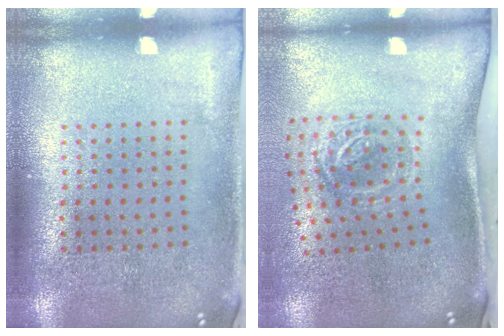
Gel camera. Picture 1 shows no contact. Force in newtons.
{"total": 1.9, "press": 1.2, "slide": 1.5}